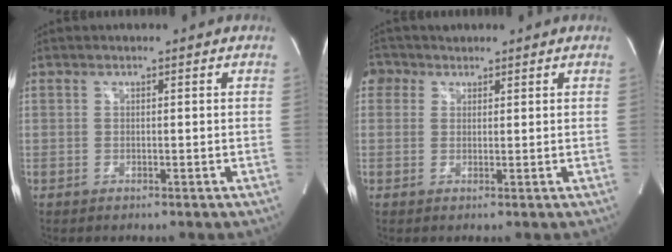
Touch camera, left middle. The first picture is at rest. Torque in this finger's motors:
{"motor_torque": [0.03, 0.02, -0.06, 0.00]}